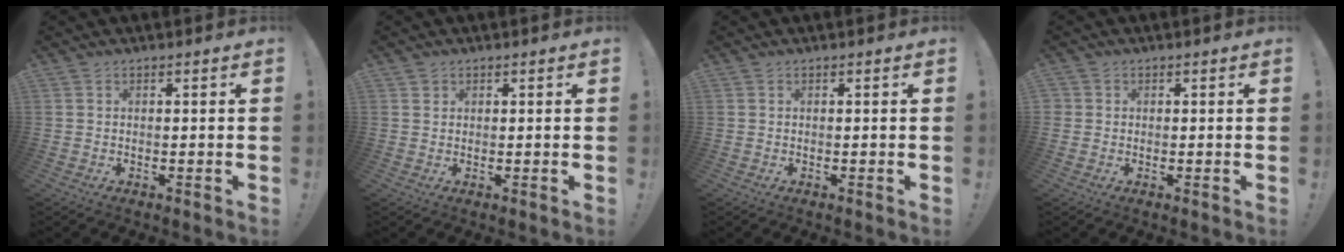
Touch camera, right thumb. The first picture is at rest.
{"total": 1.3, "force": [0.8, 1.0, 0.1], "torque": [0.003, -0.001, 0.014]}
{"total": 0.0}
{"total": 1.4, "force": [0.1, 1.4, 0.2], "torque": [-0.006, 0.003, 0.002]}